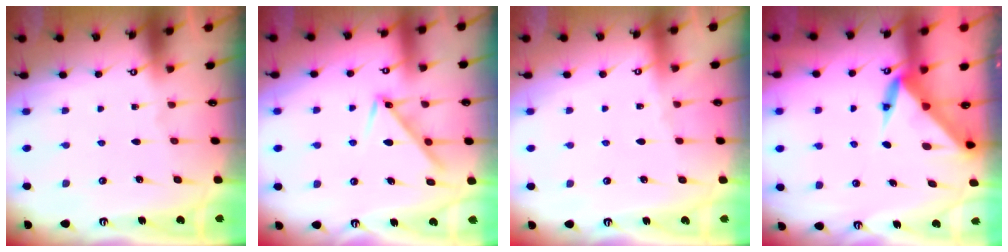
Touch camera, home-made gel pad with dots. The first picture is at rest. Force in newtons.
{"total": 9.2, "press": 9.2, "slide": 0.6}
{"total": 0.8, "press": 0.7, "slide": 0.3}
{"total": 4.8, "press": 4.7, "slide": 0.8}